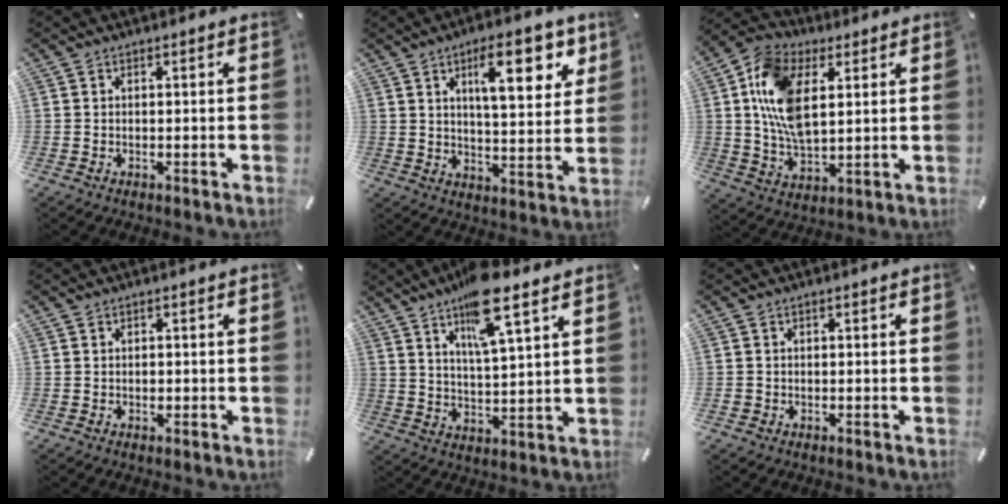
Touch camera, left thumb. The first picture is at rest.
{"total": 15.1, "force": [7.0, 5.8, 12.0], "torque": [-0.169, -0.019, 0.109]}
{"total": 14.4, "force": [4.0, 8.9, 10.6], "torque": [-0.247, 0.001, 0.072]}
{"total": 0.9, "force": [-0.2, 0.8, 0.5], "torque": [-0.009, 0.003, -0.005]}
{"total": 13.0, "force": [8.7, 3.3, 9.1], "torque": [-0.156, -0.031, 0.145]}
{"total": 1.3, "force": [-0.3, 1.3, 0.2], "torque": [-0.003, 0.004, -0.008]}